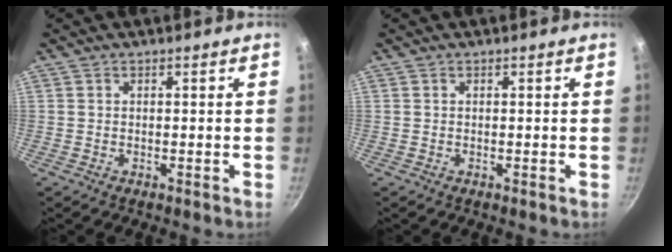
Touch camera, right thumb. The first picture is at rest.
{"total": 0.0}